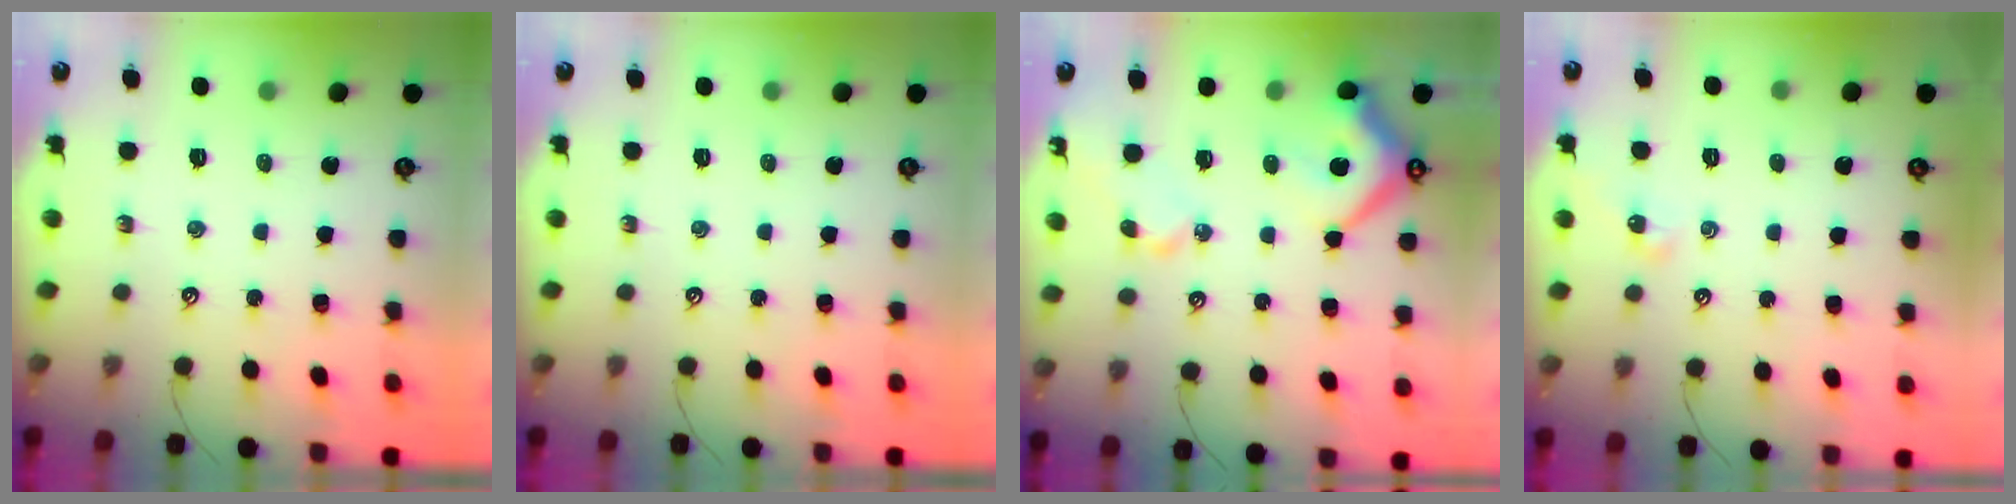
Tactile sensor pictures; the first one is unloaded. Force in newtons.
{"total": 0.0}
{"total": 15.6, "press": 15.5, "slide": 2.2}
{"total": 4.4, "press": 4.4, "slide": 0.6}